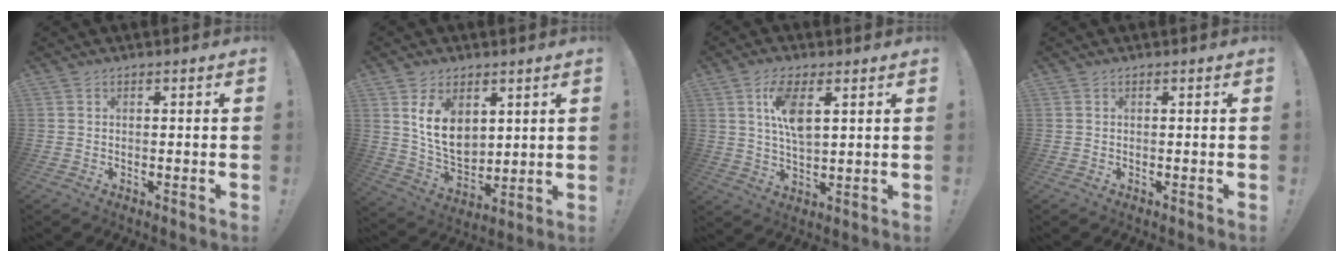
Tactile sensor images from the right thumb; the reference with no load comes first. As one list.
[{"total": 12.0, "force": [4.9, 8.2, 7.2], "torque": [-0.128, -0.026, 0.094]}, {"total": 9.7, "force": [3.8, 4.0, 7.9], "torque": [-0.149, -0.006, 0.065]}, {"total": 0.0}]